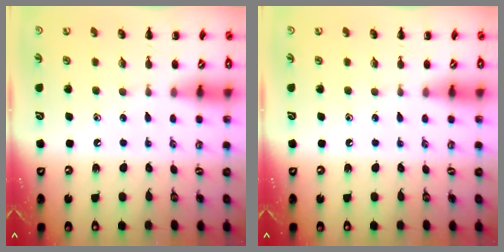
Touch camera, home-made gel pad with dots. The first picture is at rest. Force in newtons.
{"total": 0.0}